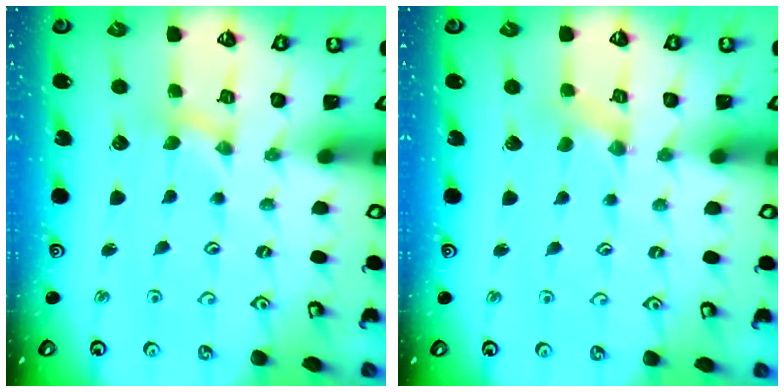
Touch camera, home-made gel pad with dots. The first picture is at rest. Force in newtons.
{"total": 0.0}